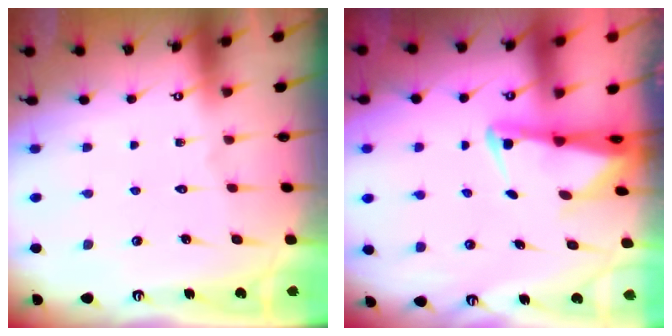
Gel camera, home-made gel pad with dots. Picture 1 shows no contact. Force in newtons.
{"total": 3.2, "press": 3.2, "slide": 0.6}